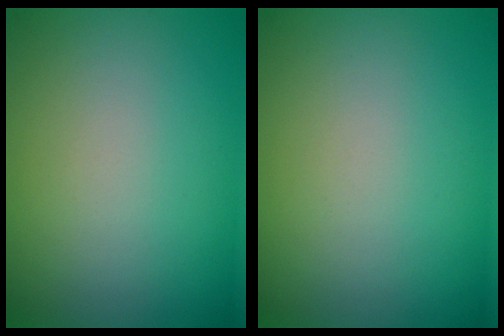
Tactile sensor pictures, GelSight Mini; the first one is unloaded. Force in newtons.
{"total": 0.0}